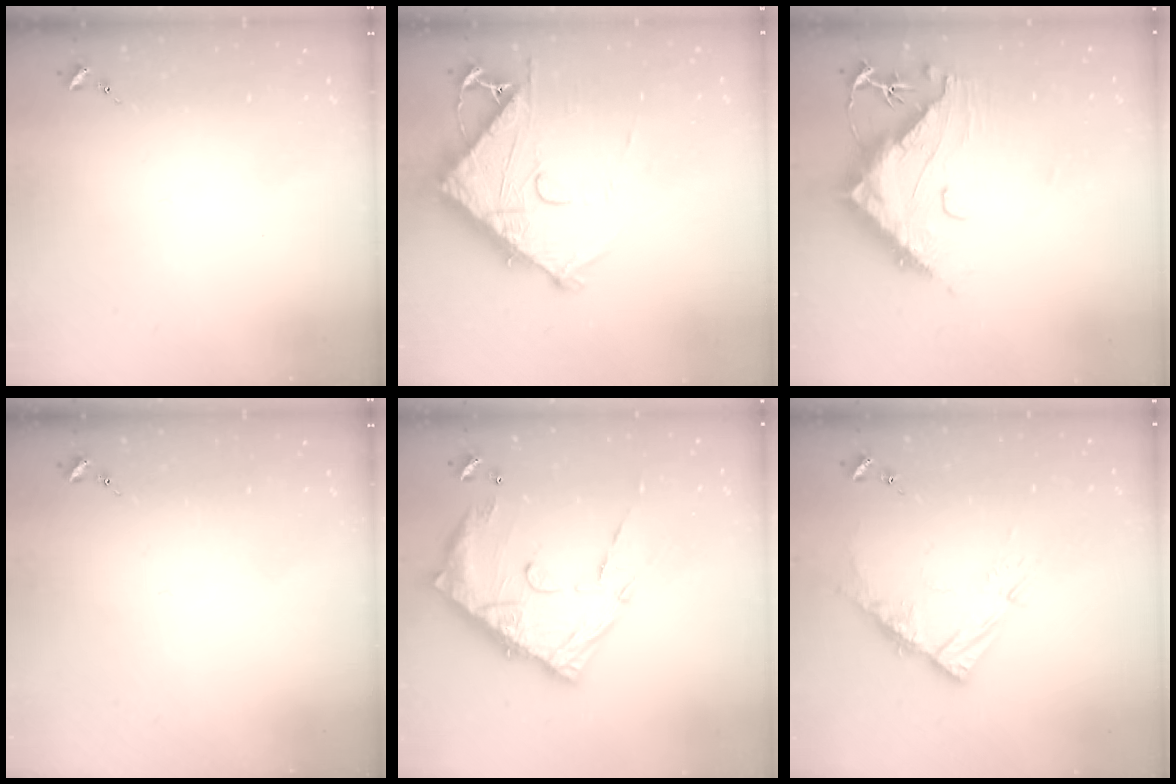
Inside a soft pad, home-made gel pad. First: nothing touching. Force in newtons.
{"total": 13.1, "press": 13.0, "slide": 1.0}
{"total": 14.6, "press": 14.5, "slide": 1.5}
{"total": 0.0}
{"total": 17.5, "press": 17.4, "slide": 2.0}
{"total": 10.7, "press": 10.7, "slide": 0.9}